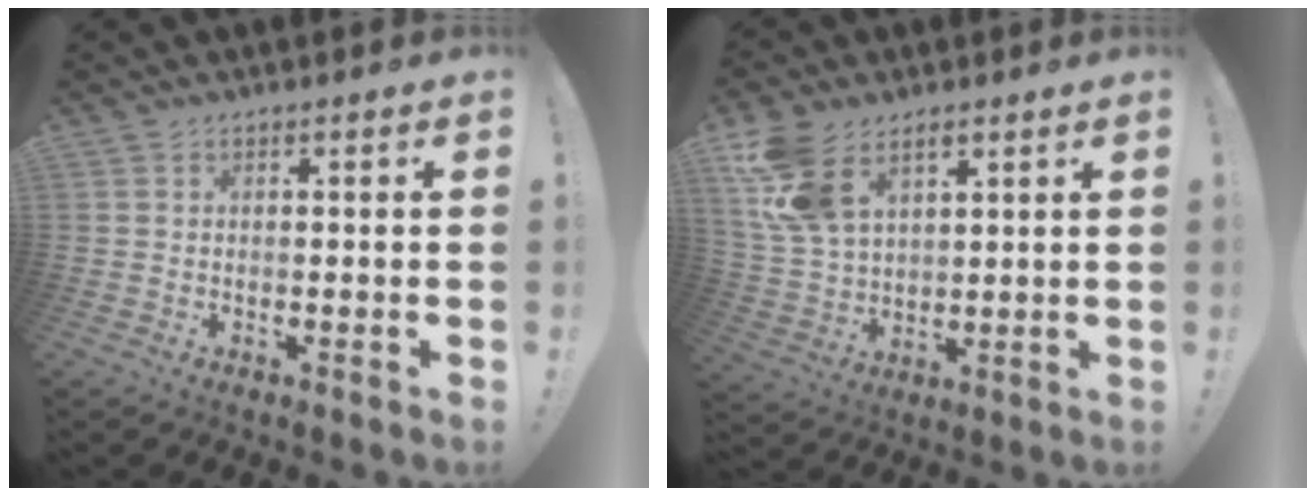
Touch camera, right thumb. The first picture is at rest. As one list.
[{"total": 12.6, "force": [6.5, 7.7, 7.6], "torque": [-0.148, -0.022, 0.129]}]